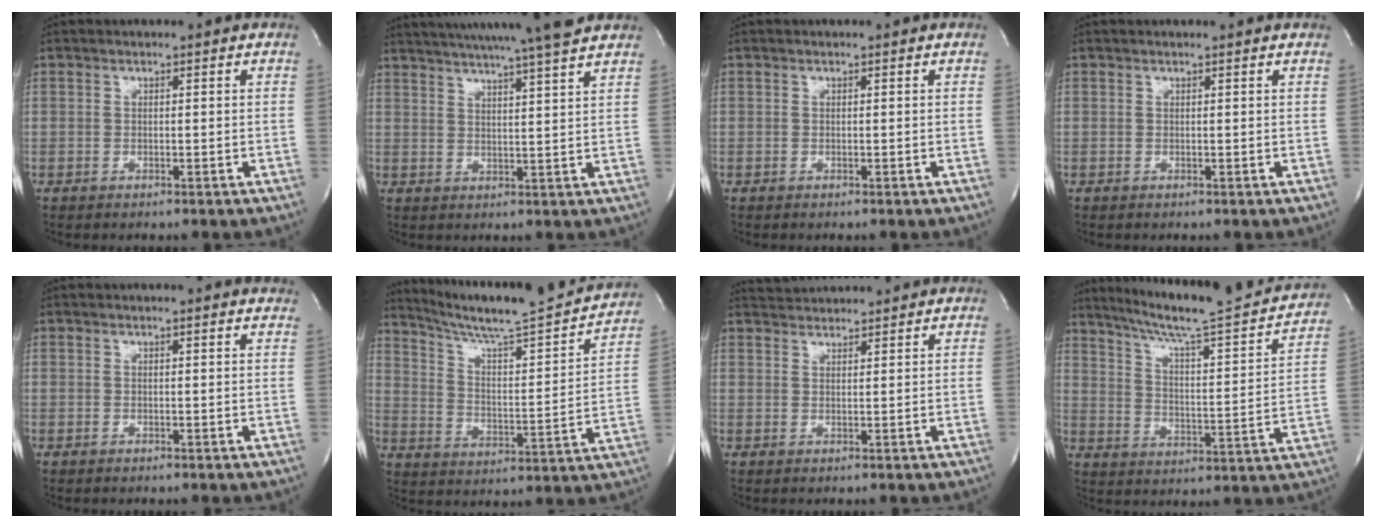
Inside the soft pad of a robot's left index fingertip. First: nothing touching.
{"total": 16.6, "force": [14.6, -0.8, 8.0], "torque": [-0.139, -0.005, 0.197]}
{"total": 0.0}
{"total": 0.6, "force": [0.5, -0.1, 0.2], "torque": [-0.009, -0.003, 0.008]}
{"total": 4.3, "force": [4.1, 0.1, 1.3], "torque": [-0.018, 0.006, 0.027]}
{"total": 21.1, "force": [19.3, 0.8, 8.5], "torque": [-0.136, -0.035, 0.275]}
{"total": 4.0, "force": [4.0, -0.1, 0.2], "torque": [-0.012, 0.024, 0.068]}
{"total": 23.3, "force": [20.6, 1.9, 10.8], "torque": [-0.166, -0.031, 0.277]}